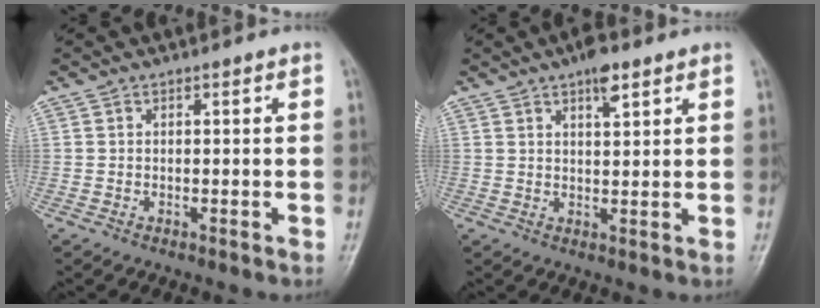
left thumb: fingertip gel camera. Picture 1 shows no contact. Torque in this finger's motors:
{"motor_torque": [0.84, 0.11, 0.80, -0.14, 0.12]}